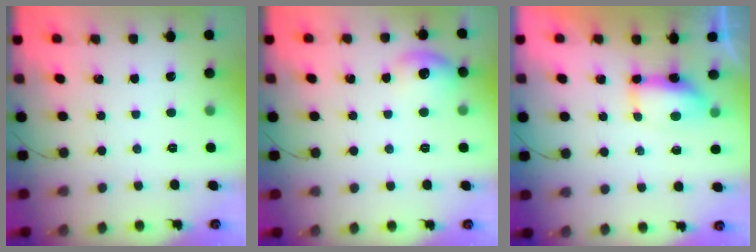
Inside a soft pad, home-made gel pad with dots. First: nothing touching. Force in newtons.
{"total": 10.9, "press": 8.4, "slide": 7.0}
{"total": 6.6, "press": 6.6, "slide": 0.4}